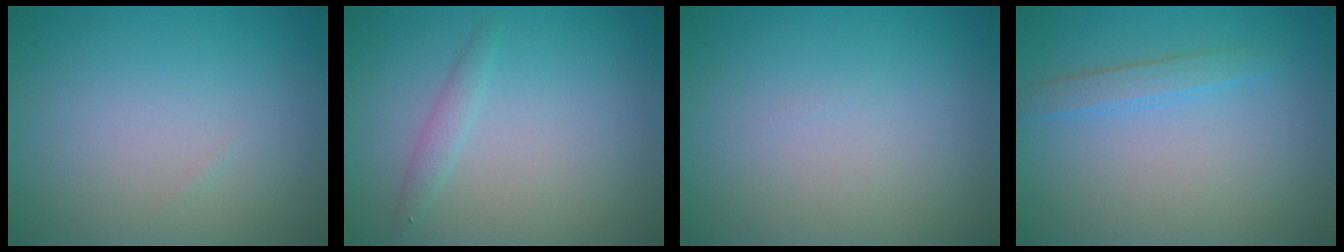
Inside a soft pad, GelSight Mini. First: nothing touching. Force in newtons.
{"total": 1.2, "press": 1.2, "slide": 0.0}
{"total": 0.0}
{"total": 1.7, "press": 1.7, "slide": 0.1}